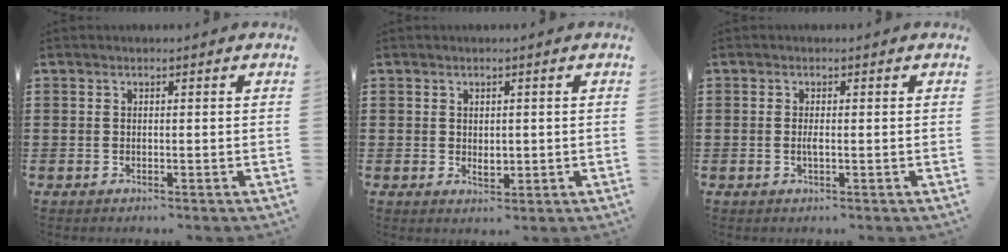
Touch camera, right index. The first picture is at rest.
{"total": 1.8, "force": [0.1, 1.2, 1.4], "torque": [-0.019, 0.000, 0.000]}
{"total": 1.3, "force": [-0.4, 0.1, 1.3], "torque": [-0.025, -0.005, -0.007]}